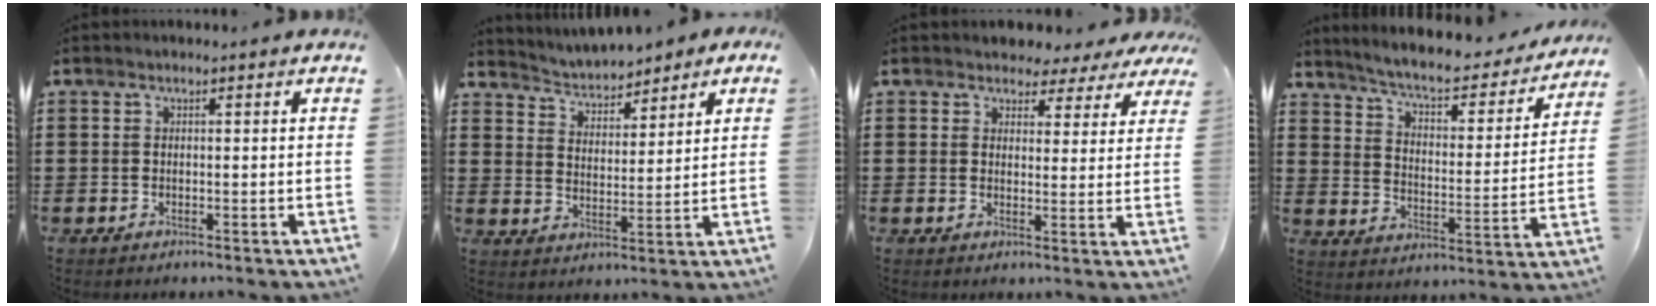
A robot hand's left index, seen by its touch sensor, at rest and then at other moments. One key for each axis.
{"total": 3.9, "fx": 3.8, "fy": 1.1, "fz": 0.2, "tx": -0.027, "ty": -0.020, "tz": 0.063}
{"total": 3.2, "fx": 2.8, "fy": 1.6, "fz": 0.2, "tx": -0.013, "ty": -0.009, "tz": 0.049}
{"total": 5.7, "fx": 5.1, "fy": 0.6, "fz": 2.5, "tx": -0.071, "ty": -0.031, "tz": 0.081}